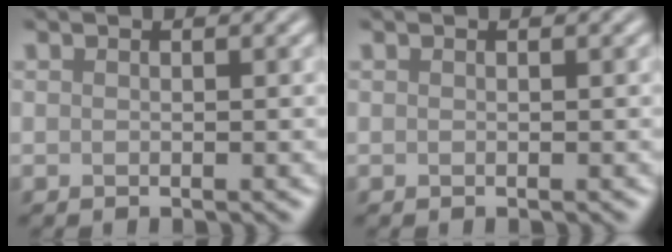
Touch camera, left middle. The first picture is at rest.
{"total": 0.0}